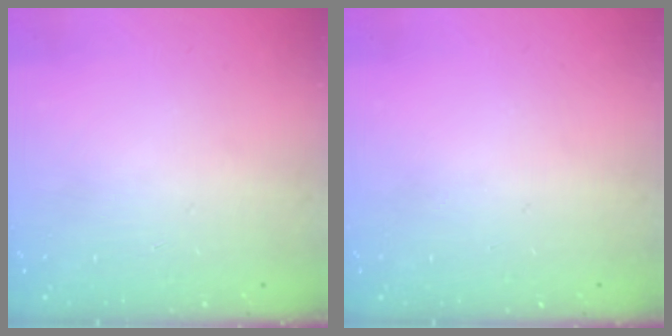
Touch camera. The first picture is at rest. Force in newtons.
{"total": 0.0}